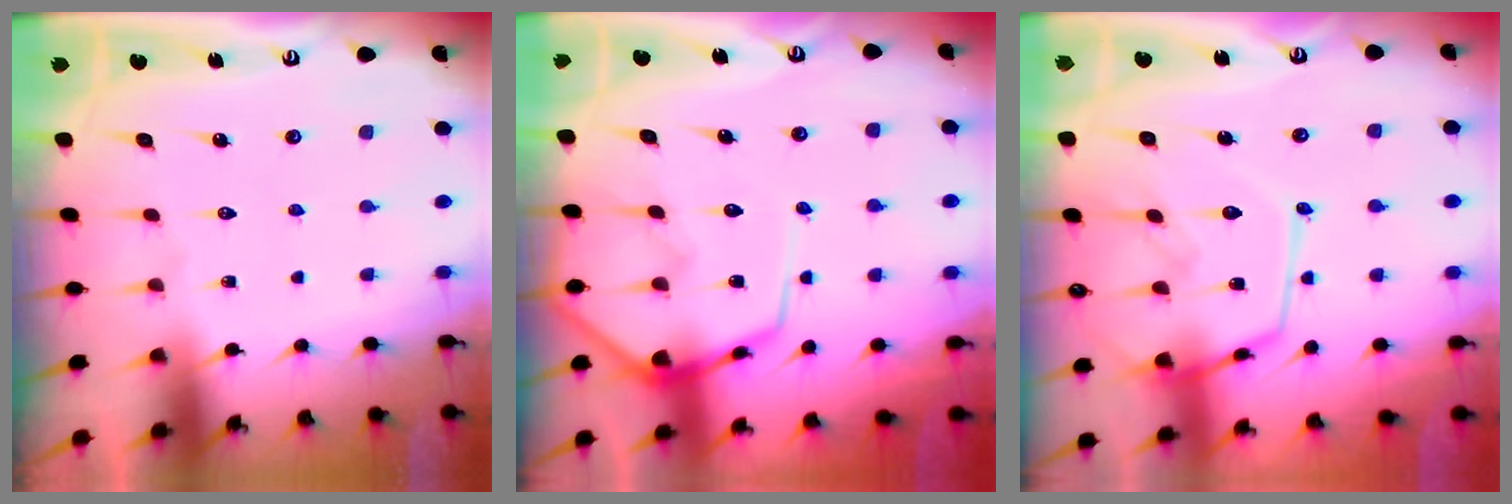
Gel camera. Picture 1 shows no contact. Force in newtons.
{"total": 10.9, "press": 10.9, "slide": 1.0}
{"total": 15.3, "press": 15.2, "slide": 1.3}